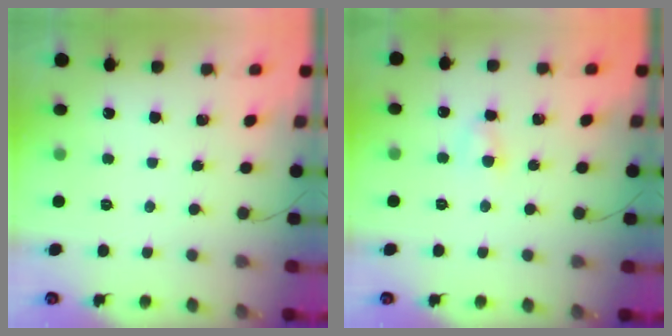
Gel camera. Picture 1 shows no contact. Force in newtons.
{"total": 3.9, "press": 3.7, "slide": 1.3}